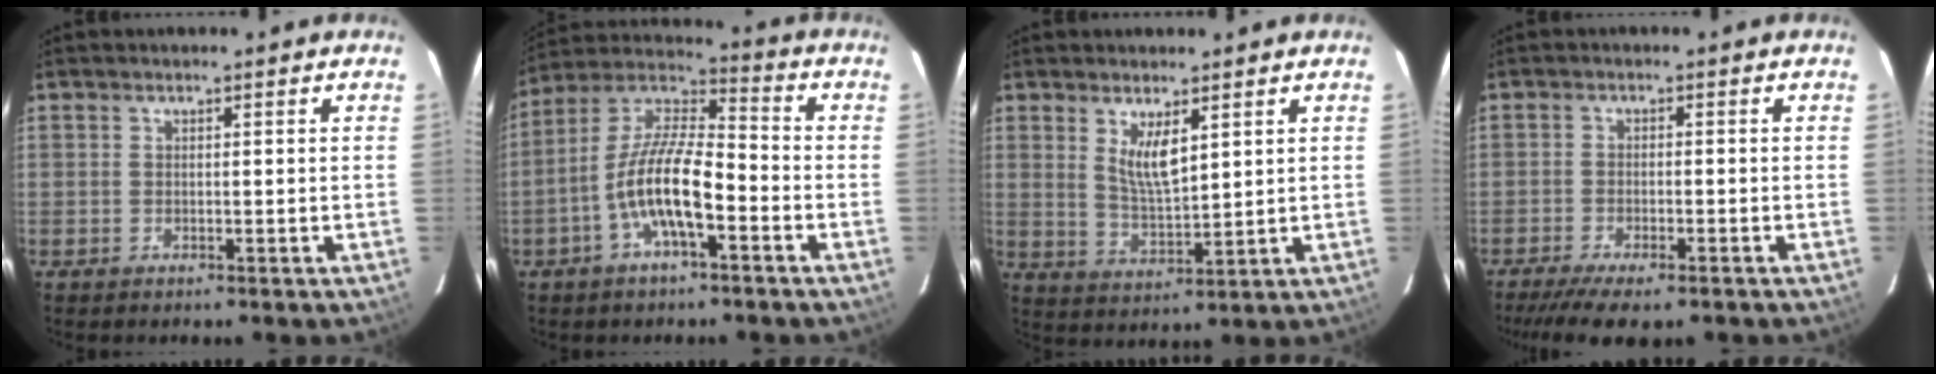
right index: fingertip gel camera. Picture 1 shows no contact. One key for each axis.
{"total": 12.4, "fx": -5.0, "fy": 3.8, "fz": 10.8, "tx": -0.218, "ty": 0.002, "tz": -0.096}
{"total": 6.1, "fx": 2.8, "fy": 2.0, "fz": 5.1, "tx": -0.092, "ty": -0.013, "tz": 0.059}
{"total": 9.0, "fx": -7.0, "fy": 2.0, "fz": 5.3, "tx": -0.125, "ty": -0.032, "tz": -0.116}